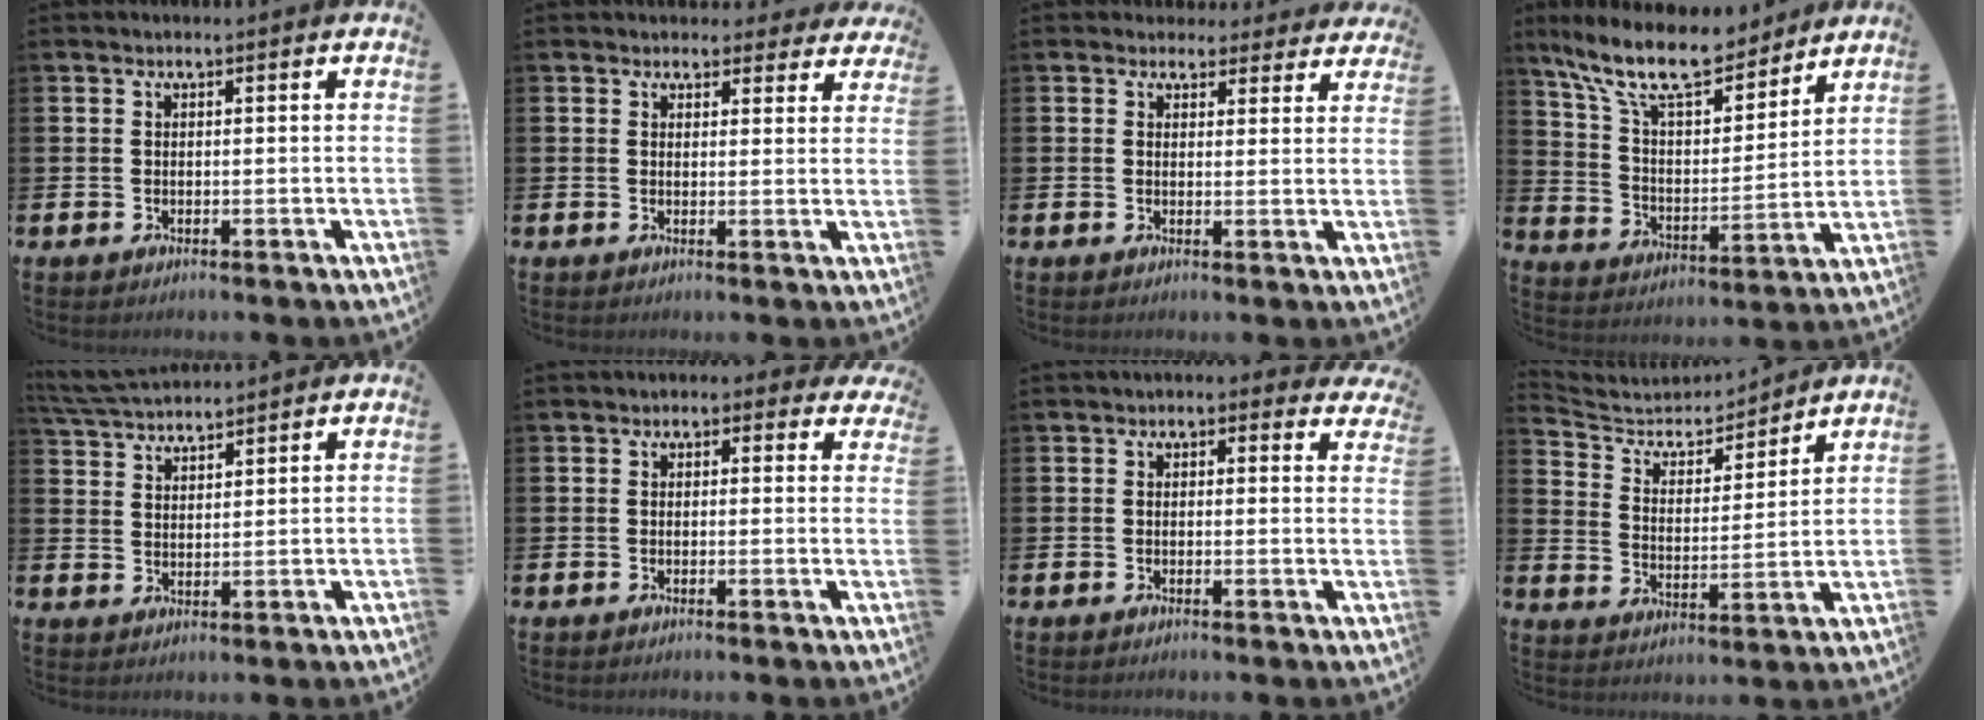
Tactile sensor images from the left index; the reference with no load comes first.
{"total": 3.0, "force": [2.7, 1.3, 0.1], "torque": [0.011, -0.015, 0.045]}
{"total": 3.4, "force": [3.0, 1.6, 0.0], "torque": [0.001, -0.014, 0.050]}
{"total": 13.0, "force": [11.1, 3.6, 5.8], "torque": [-0.142, -0.064, 0.197]}
{"total": 5.0, "force": [4.9, 0.6, 0.8], "torque": [-0.033, -0.019, 0.090]}
{"total": 1.1, "force": [0.6, 0.9, 0.3], "torque": [0.005, 0.001, 0.005]}
{"total": 1.3, "force": [1.0, 0.7, 0.2], "torque": [-0.003, 0.000, 0.015]}
{"total": 5.2, "force": [5.0, 1.7, 0.4], "torque": [-0.039, -0.042, 0.082]}